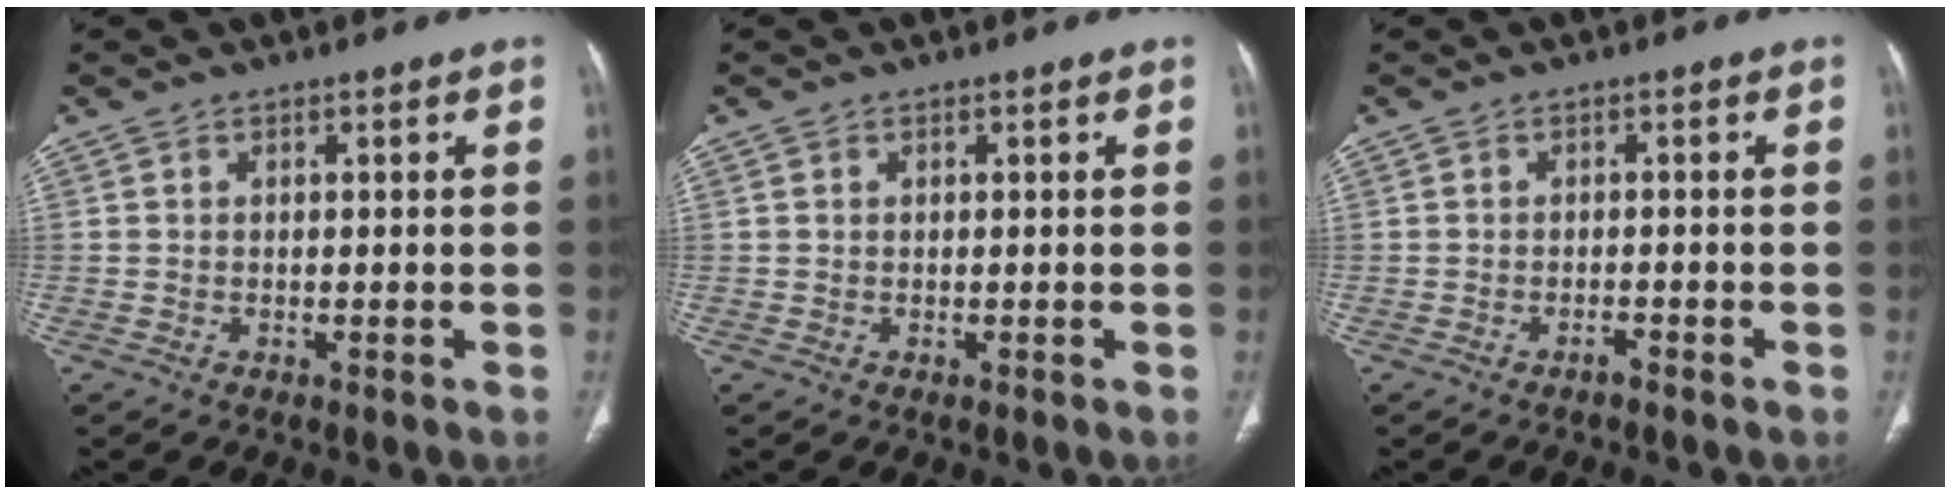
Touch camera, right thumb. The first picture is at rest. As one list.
[{"total": 0.0}, {"total": 0.9, "force": [-0.8, 0.1, 0.3], "torque": [-0.005, 0.007, -0.013]}]